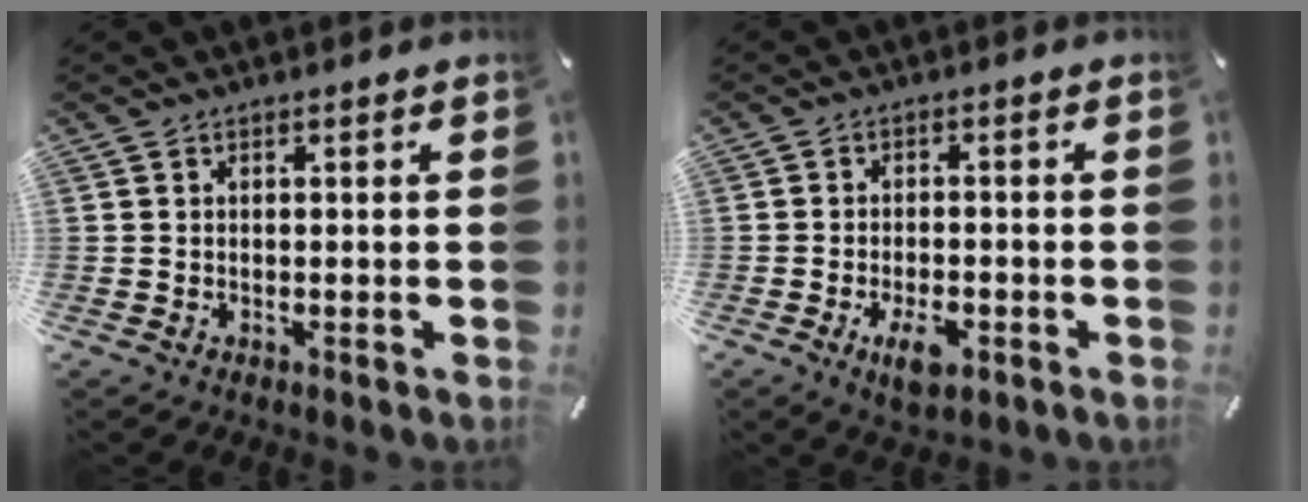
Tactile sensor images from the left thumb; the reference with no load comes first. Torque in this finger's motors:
{"motor_torque": [0.44, 0.64, 0.03, 0.00, 0.02]}